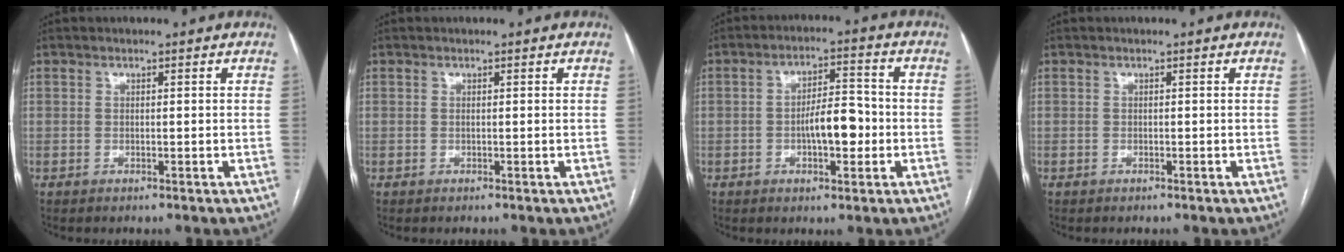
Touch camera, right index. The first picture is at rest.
{"total": 0.0}
{"total": 7.1, "force": [-1.4, 2.5, 6.5], "torque": [-0.111, 0.014, -0.021]}
{"total": 0.0}